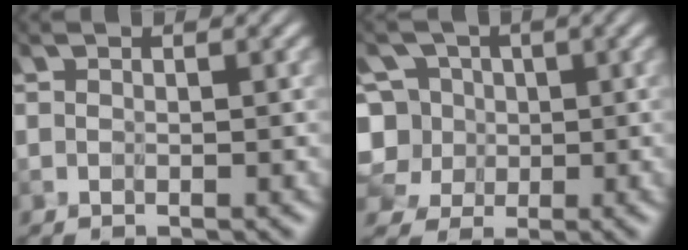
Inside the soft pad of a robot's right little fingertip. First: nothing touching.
{"total": 4.2, "force": [0.0, 4.0, 1.2], "torque": [-0.033, 0.021, -0.024]}